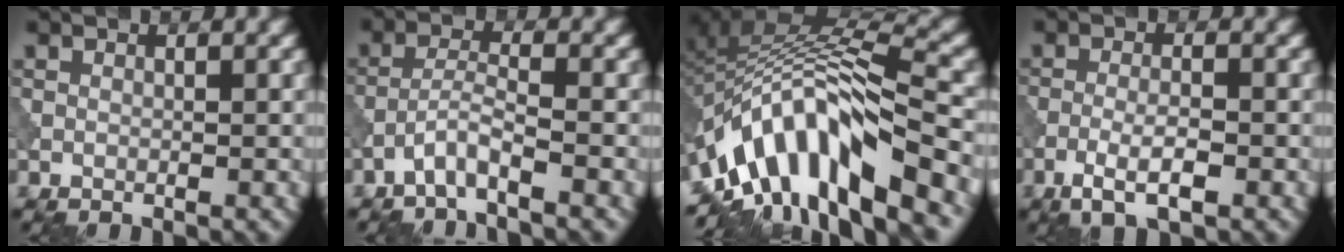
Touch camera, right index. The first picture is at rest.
{"total": 2.6, "force": [-1.9, 0.1, 1.9], "torque": [-0.038, 0.011, -0.046]}
{"total": 11.8, "force": [-6.9, 4.3, 8.5], "torque": [-0.139, 0.015, -0.128]}
{"total": 3.5, "force": [-1.7, 0.8, 2.9], "torque": [-0.059, 0.001, -0.035]}